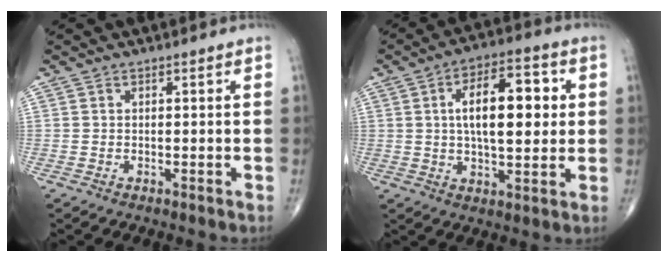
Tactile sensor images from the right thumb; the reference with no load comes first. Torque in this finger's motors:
{"motor_torque": [0.03, 0.54, 0.90, 0.12, 0.15]}